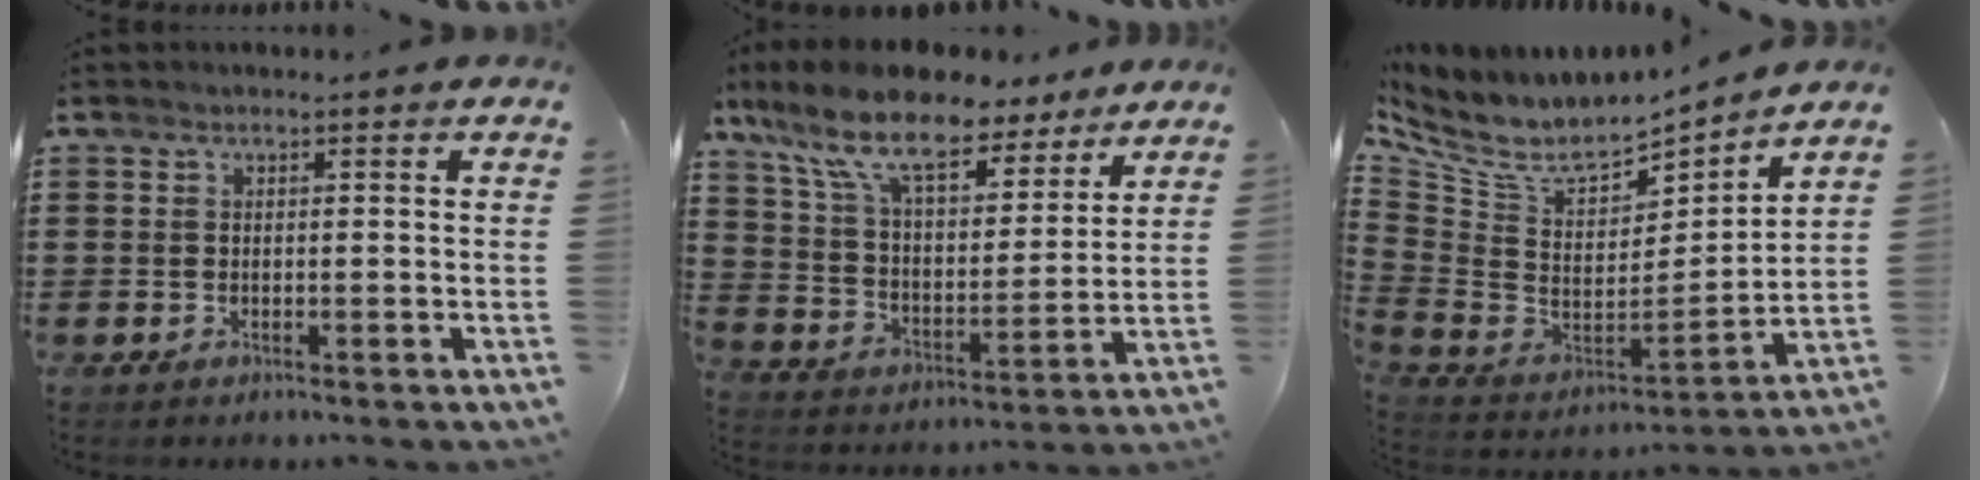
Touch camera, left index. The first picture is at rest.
{"total": 12.6, "force": [9.9, 3.6, 6.9], "torque": [-0.171, -0.040, 0.175]}
{"total": 7.1, "force": [5.6, 2.9, 3.3], "torque": [-0.095, -0.046, 0.096]}